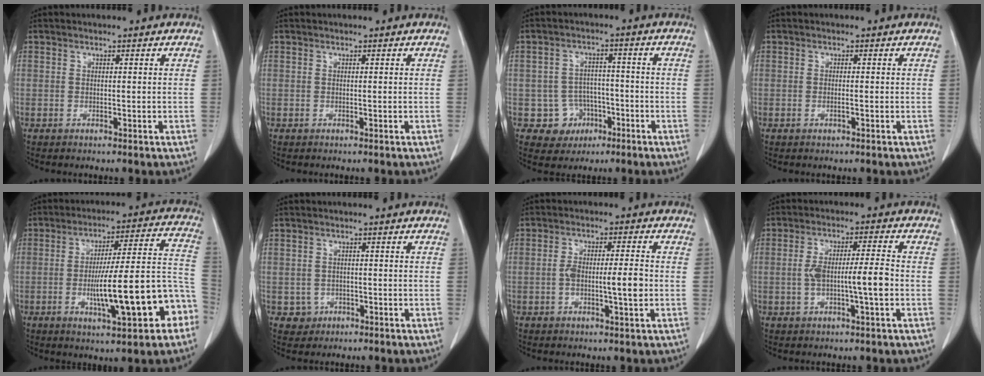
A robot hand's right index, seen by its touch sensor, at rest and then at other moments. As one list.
[{"total": 0.0}, {"total": 5.8, "force": [-2.2, 5.3, 0.5], "torque": [0.003, 0.015, -0.028]}, {"total": 0.7, "force": [-0.2, 0.0, 0.6], "torque": [-0.015, -0.001, -0.002]}, {"total": 17.2, "force": [-5.9, 2.7, 15.9], "torque": [-0.211, 0.026, -0.077]}, {"total": 2.5, "force": [-0.8, 2.4, 0.0], "torque": [0.008, 0.011, -0.009]}, {"total": 5.9, "force": [-1.0, 0.9, 5.7], "torque": [-0.110, 0.007, -0.016]}, {"total": 6.9, "force": [-1.2, 0.6, 6.8], "torque": [-0.130, 0.011, -0.020]}]